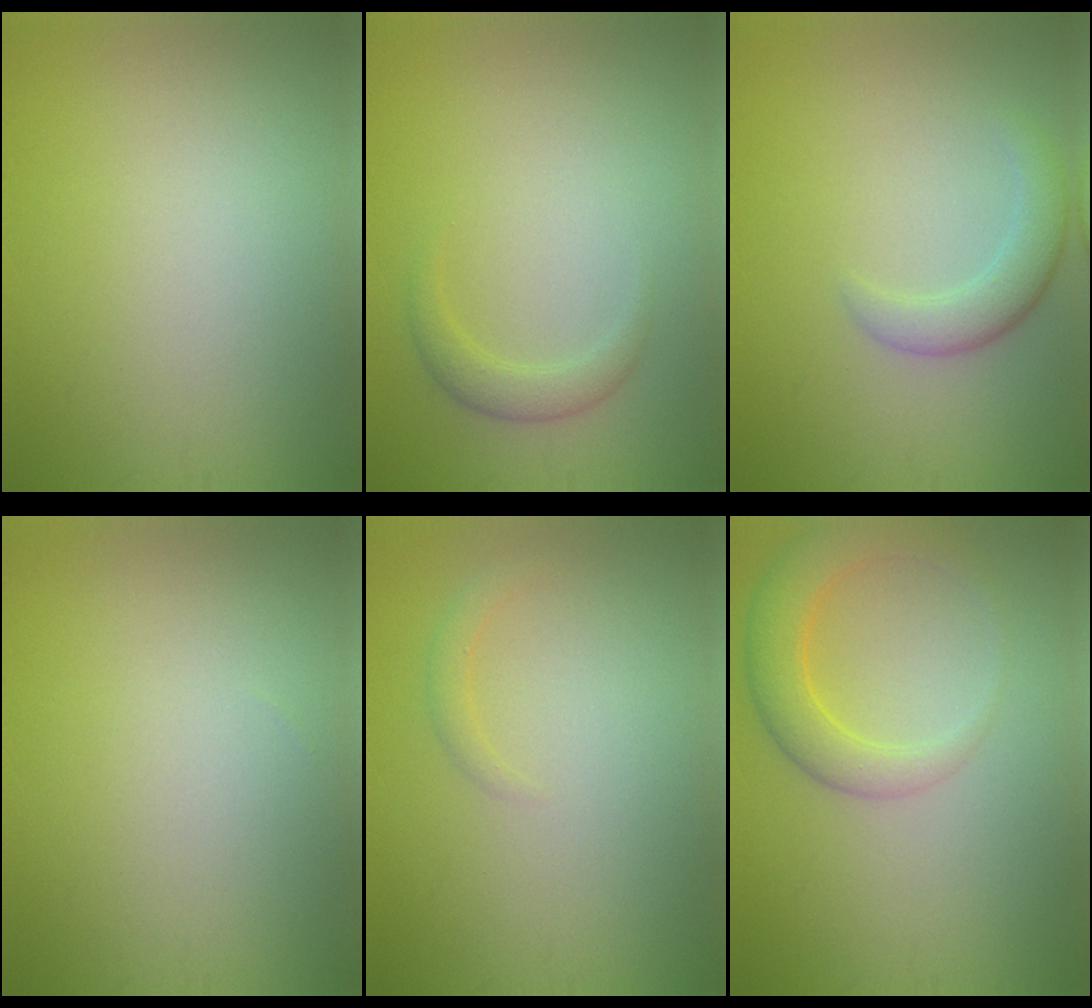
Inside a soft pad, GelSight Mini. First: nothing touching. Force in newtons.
{"total": 1.8, "press": 1.8, "slide": 0.1}
{"total": 2.9, "press": 2.9, "slide": 0.2}
{"total": 0.0}
{"total": 1.0, "press": 1.0, "slide": 0.1}
{"total": 4.2, "press": 4.2, "slide": 0.3}